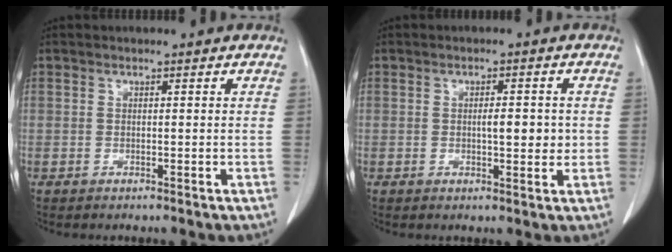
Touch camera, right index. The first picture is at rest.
{"total": 3.6, "force": [0.1, 1.2, 3.4], "torque": [-0.055, 0.000, 0.003]}